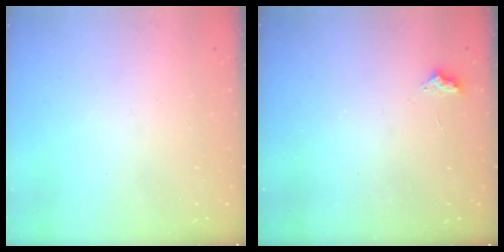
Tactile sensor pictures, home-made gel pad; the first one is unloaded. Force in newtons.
{"total": 2.5, "press": 2.5, "slide": 0.4}